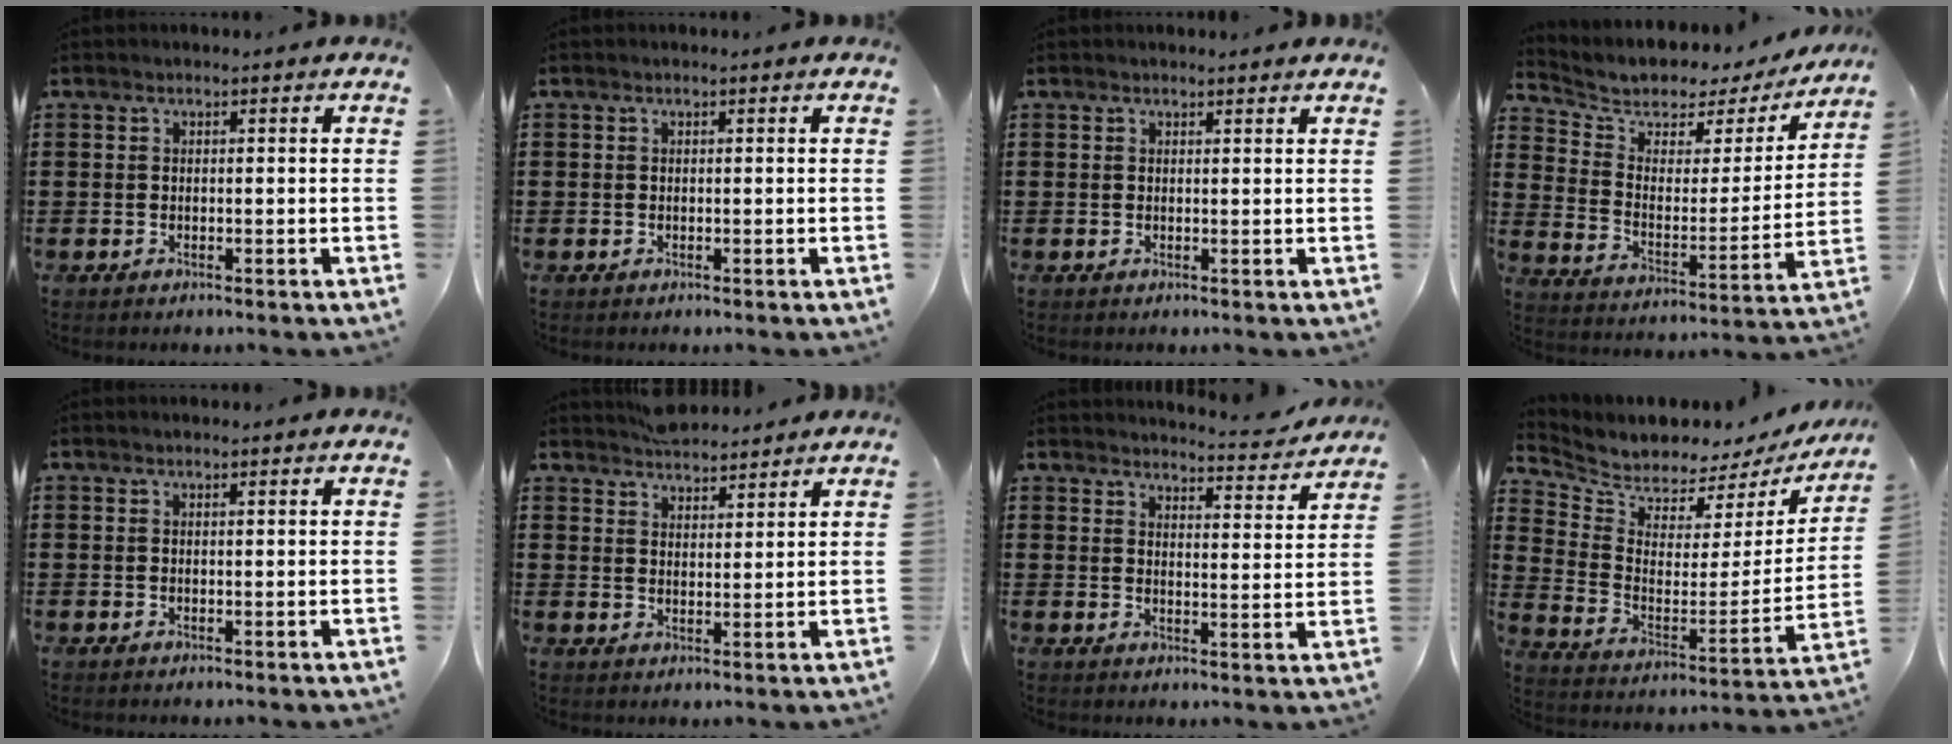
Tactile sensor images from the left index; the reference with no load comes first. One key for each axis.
{"total": 0.8, "fx": 0.0, "fy": 0.7, "fz": 0.1, "tx": -0.004, "ty": 0.004, "tz": -0.001}
{"total": 0.7, "fx": 0.6, "fy": 0.0, "fz": 0.1, "tx": 0.003, "ty": -0.005, "tz": 0.012}
{"total": 5.3, "fx": 4.6, "fy": 2.5, "fz": 1.0, "tx": -0.054, "ty": -0.035, "tz": 0.074}
{"total": 0.5, "fx": 0.3, "fy": 0.0, "fz": 0.4, "tx": -0.009, "ty": -0.001, "tz": 0.007}
{"total": 4.0, "fx": 3.9, "fy": 0.8, "fz": -0.3, "tx": -0.006, "ty": -0.008, "tz": 0.077}
{"total": 4.1, "fx": 4.0, "fy": -0.1, "fz": 0.7, "tx": -0.013, "ty": -0.031, "tz": 0.067}
{"total": 4.6, "fx": 4.5, "fy": 0.9, "fz": -0.4, "tx": -0.030, "ty": -0.053, "tz": 0.074}